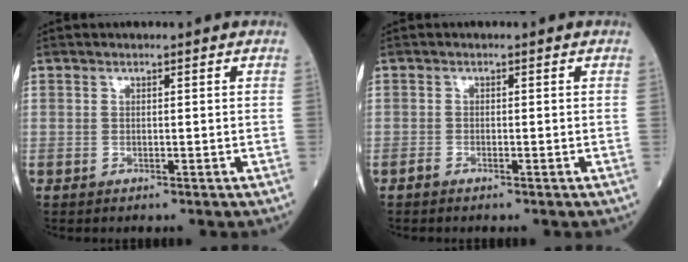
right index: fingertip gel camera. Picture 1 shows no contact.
{"total": 0.9, "force": [-0.7, 0.0, 0.6], "torque": [-0.016, -0.002, -0.010]}